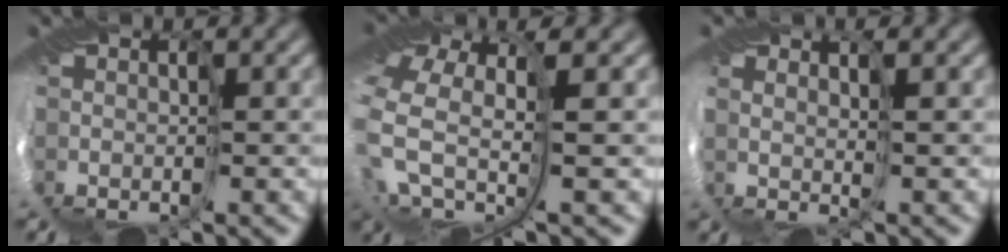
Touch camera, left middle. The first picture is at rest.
{"total": 7.9, "force": [-0.6, 4.3, 6.5], "torque": [-0.198, -0.020, -0.010]}
{"total": 1.9, "force": [1.9, -0.2, 0.2], "torque": [0.009, 0.018, 0.014]}